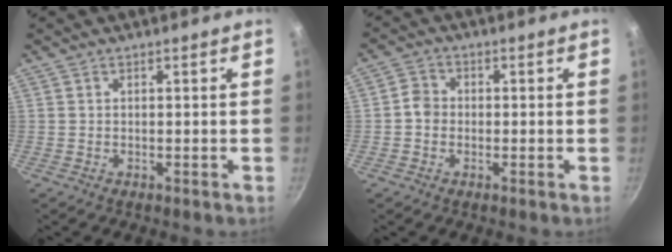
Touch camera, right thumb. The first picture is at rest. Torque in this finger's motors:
{"motor_torque": [-0.51, 0.10, 0.36, 0.11, -0.01]}